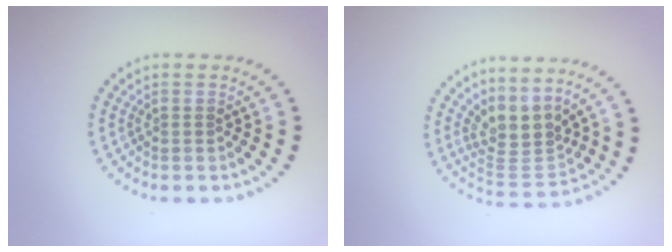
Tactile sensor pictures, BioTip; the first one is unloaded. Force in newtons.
{"total": 3.6, "press": 2.7, "slide": 2.4}